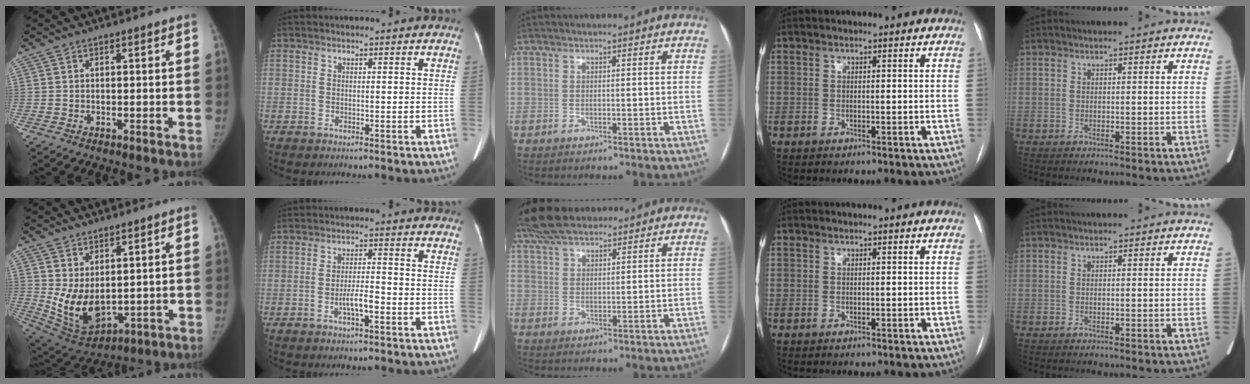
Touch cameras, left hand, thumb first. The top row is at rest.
{"thumb": {"total": 10.7, "force": [1.3, 6.2, 8.5], "torque": [-0.138, -0.026, 0.052]}, "index": {"total": 3.6, "force": [-1.7, 0.6, 3.2], "torque": [-0.059, 0.002, -0.030]}, "middle": {"total": 10.7, "force": [8.9, 3.5, 4.9], "torque": [-0.090, 0.044, 0.161]}}